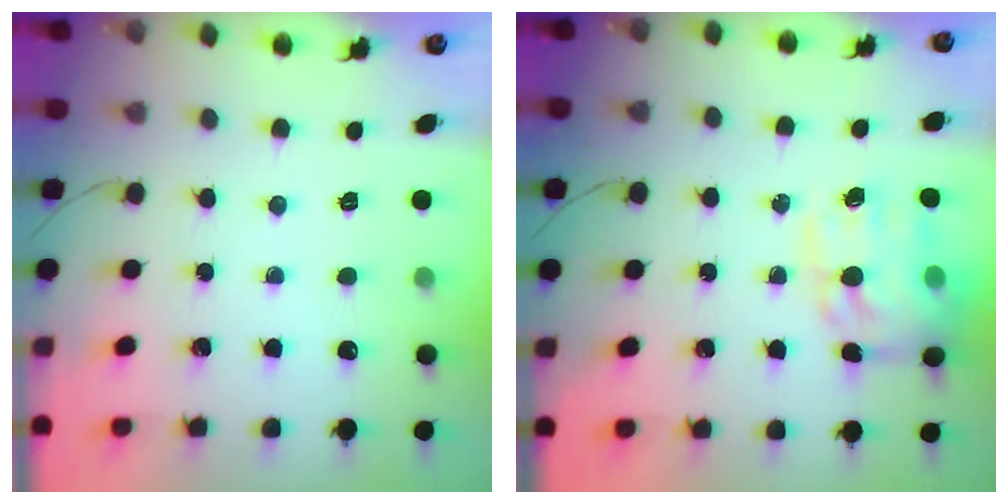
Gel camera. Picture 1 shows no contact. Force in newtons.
{"total": 16.4, "press": 16.1, "slide": 2.7}